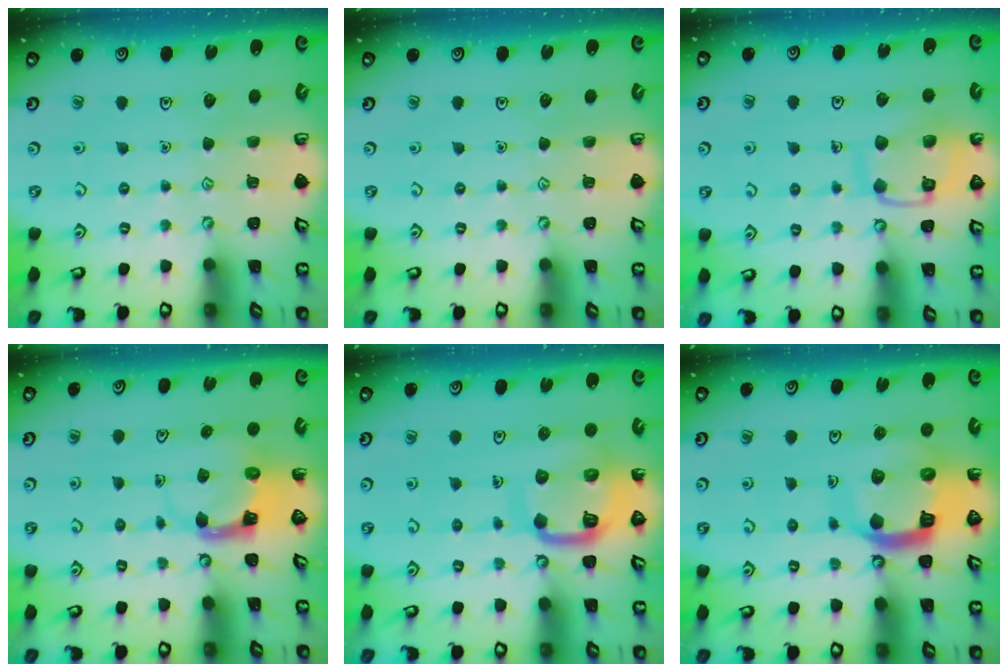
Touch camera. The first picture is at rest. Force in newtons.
{"total": 0.0}
{"total": 12.8, "press": 12.8, "slide": 1.1}
{"total": 3.7, "press": 3.7, "slide": 0.6}
{"total": 11.5, "press": 11.5, "slide": 1.1}
{"total": 15.5, "press": 15.4, "slide": 1.9}